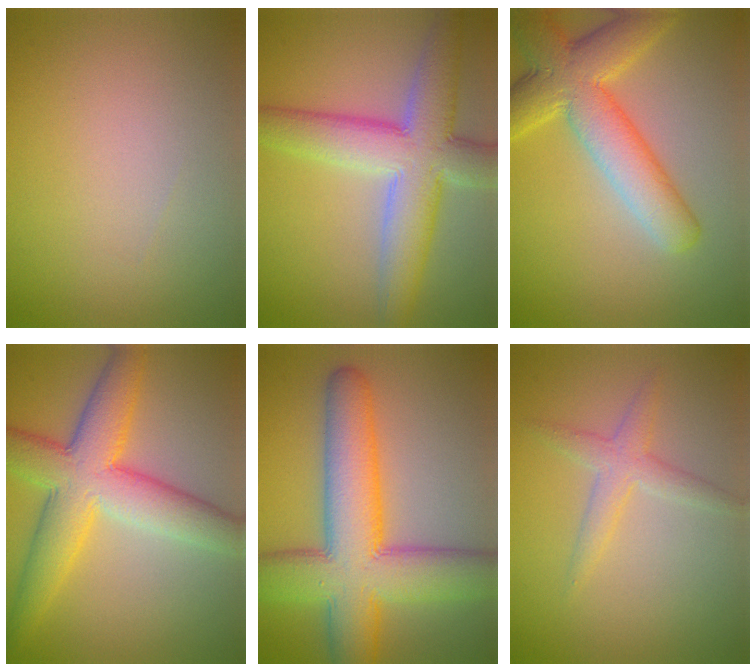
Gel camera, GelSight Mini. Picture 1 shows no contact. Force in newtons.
{"total": 8.2, "press": 8.2, "slide": 0.7}
{"total": 7.3, "press": 7.3, "slide": 0.3}
{"total": 8.2, "press": 8.2, "slide": 0.1}
{"total": 11.3, "press": 11.3, "slide": 0.3}
{"total": 2.2, "press": 2.2, "slide": 0.1}